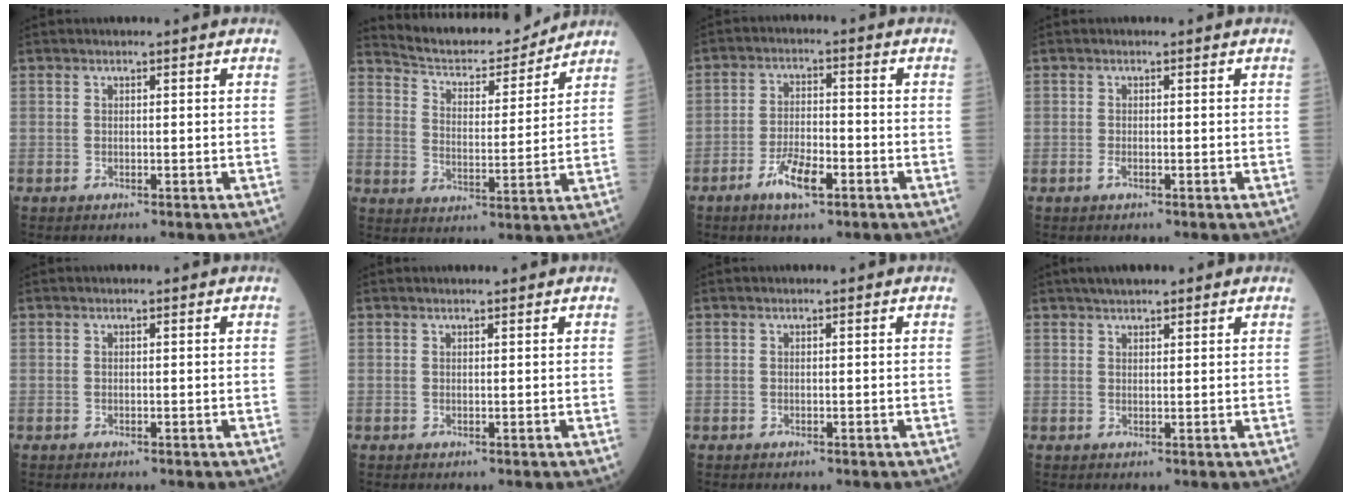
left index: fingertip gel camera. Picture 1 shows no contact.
{"total": 13.8, "force": [13.2, 2.2, 3.3], "torque": [-0.056, -0.003, 0.204]}
{"total": 5.9, "force": [-3.3, 1.7, 4.6], "torque": [-0.093, -0.001, -0.059]}
{"total": 0.7, "force": [-0.4, 0.2, 0.5], "torque": [-0.013, 0.000, -0.005]}
{"total": 0.0}
{"total": 1.2, "force": [1.1, 0.0, 0.4], "torque": [-0.005, 0.010, 0.020]}
{"total": 0.0}
{"total": 4.4, "force": [3.5, 1.1, 2.4], "torque": [-0.037, 0.026, 0.055]}